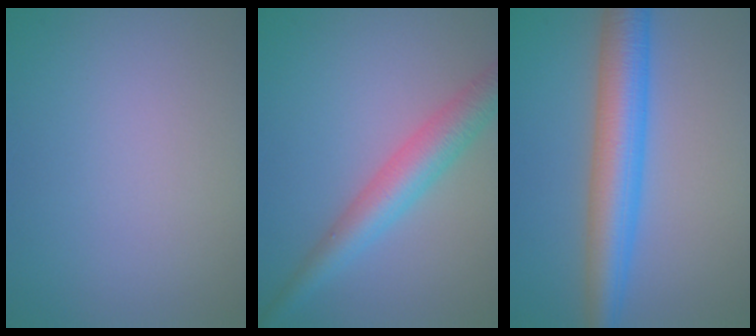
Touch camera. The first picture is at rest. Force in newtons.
{"total": 4.8, "press": 4.8, "slide": 0.1}
{"total": 6.9, "press": 6.9, "slide": 0.1}